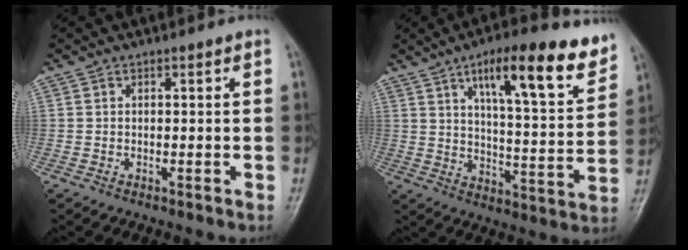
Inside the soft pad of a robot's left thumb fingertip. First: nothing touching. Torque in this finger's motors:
{"motor_torque": [0.47, 0.45, 1.34, -1.42, 0.10]}